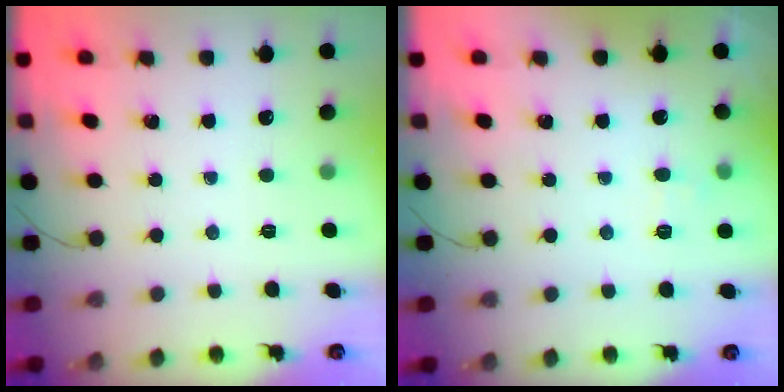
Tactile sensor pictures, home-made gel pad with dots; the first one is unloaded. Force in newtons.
{"total": 3.8, "press": 3.4, "slide": 1.7}